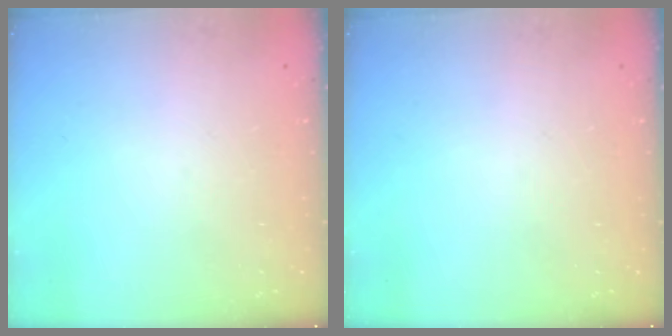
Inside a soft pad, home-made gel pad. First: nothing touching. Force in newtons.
{"total": 0.0}